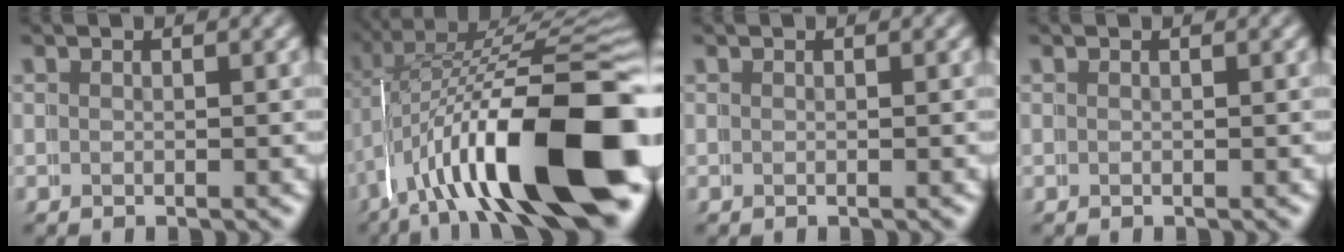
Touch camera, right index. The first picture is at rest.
{"total": 16.1, "force": [-4.9, 6.6, 13.8], "torque": [-0.202, -0.025, -0.060]}
{"total": 0.0}
{"total": 0.0}